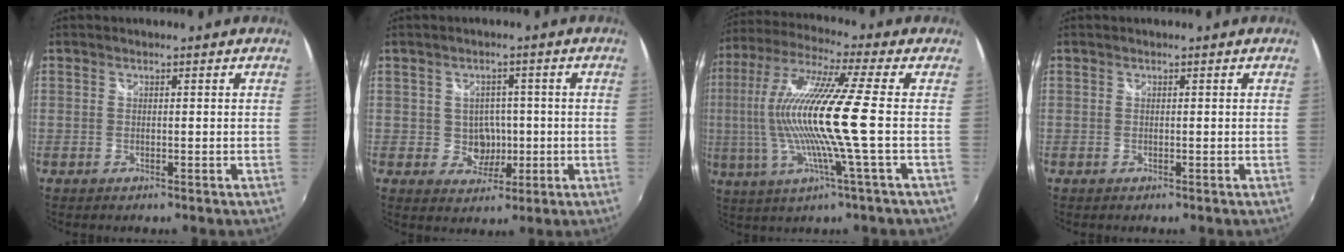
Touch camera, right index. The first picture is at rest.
{"total": 4.4, "force": [-0.4, 4.2, 1.3], "torque": [-0.029, 0.009, 0.004]}
{"total": 16.4, "force": [-1.4, -0.9, 16.3], "torque": [-0.303, -0.007, -0.029]}
{"total": 0.0}